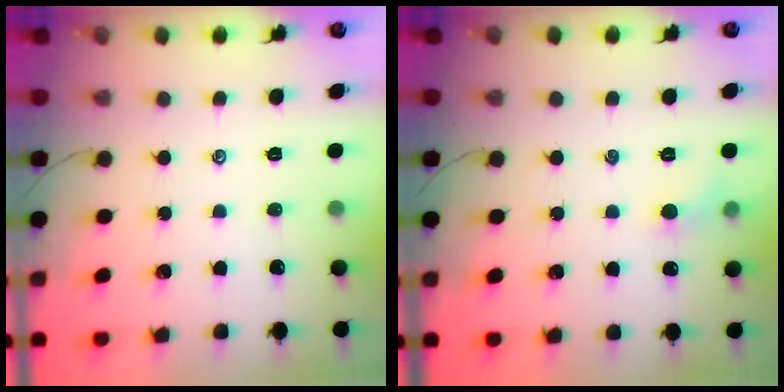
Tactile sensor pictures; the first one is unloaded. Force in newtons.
{"total": 3.9, "press": 3.7, "slide": 1.3}